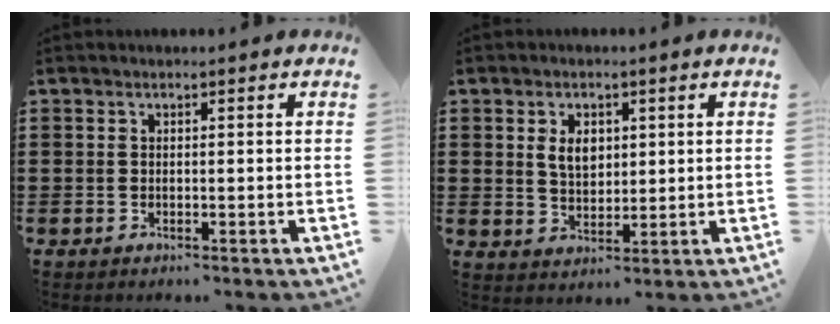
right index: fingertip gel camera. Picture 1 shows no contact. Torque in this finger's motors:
{"motor_torque": [0.66, 0.18, 0.40, 0.10]}